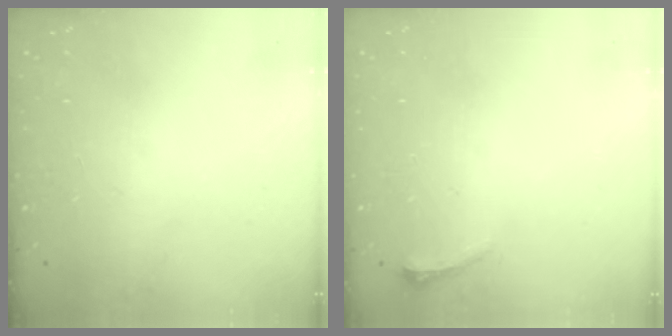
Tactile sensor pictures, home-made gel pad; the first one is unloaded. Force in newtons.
{"total": 4.2, "press": 3.9, "slide": 1.7}